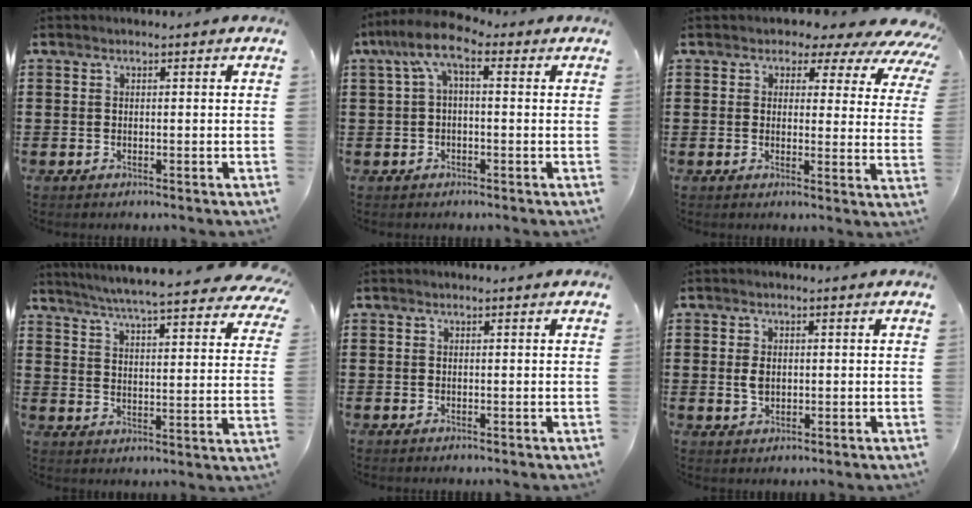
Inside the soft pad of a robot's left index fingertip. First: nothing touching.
{"total": 5.2, "force": [-0.1, 2.0, 4.8], "torque": [-0.108, -0.002, -0.010]}
{"total": 3.8, "force": [2.8, 2.2, 1.4], "torque": [-0.032, -0.017, 0.039]}
{"total": 6.2, "force": [5.7, -0.8, 2.2], "torque": [-0.067, -0.040, 0.096]}
{"total": 0.0}
{"total": 2.4, "force": [0.1, 1.5, 1.8], "torque": [-0.045, 0.002, 0.000]}